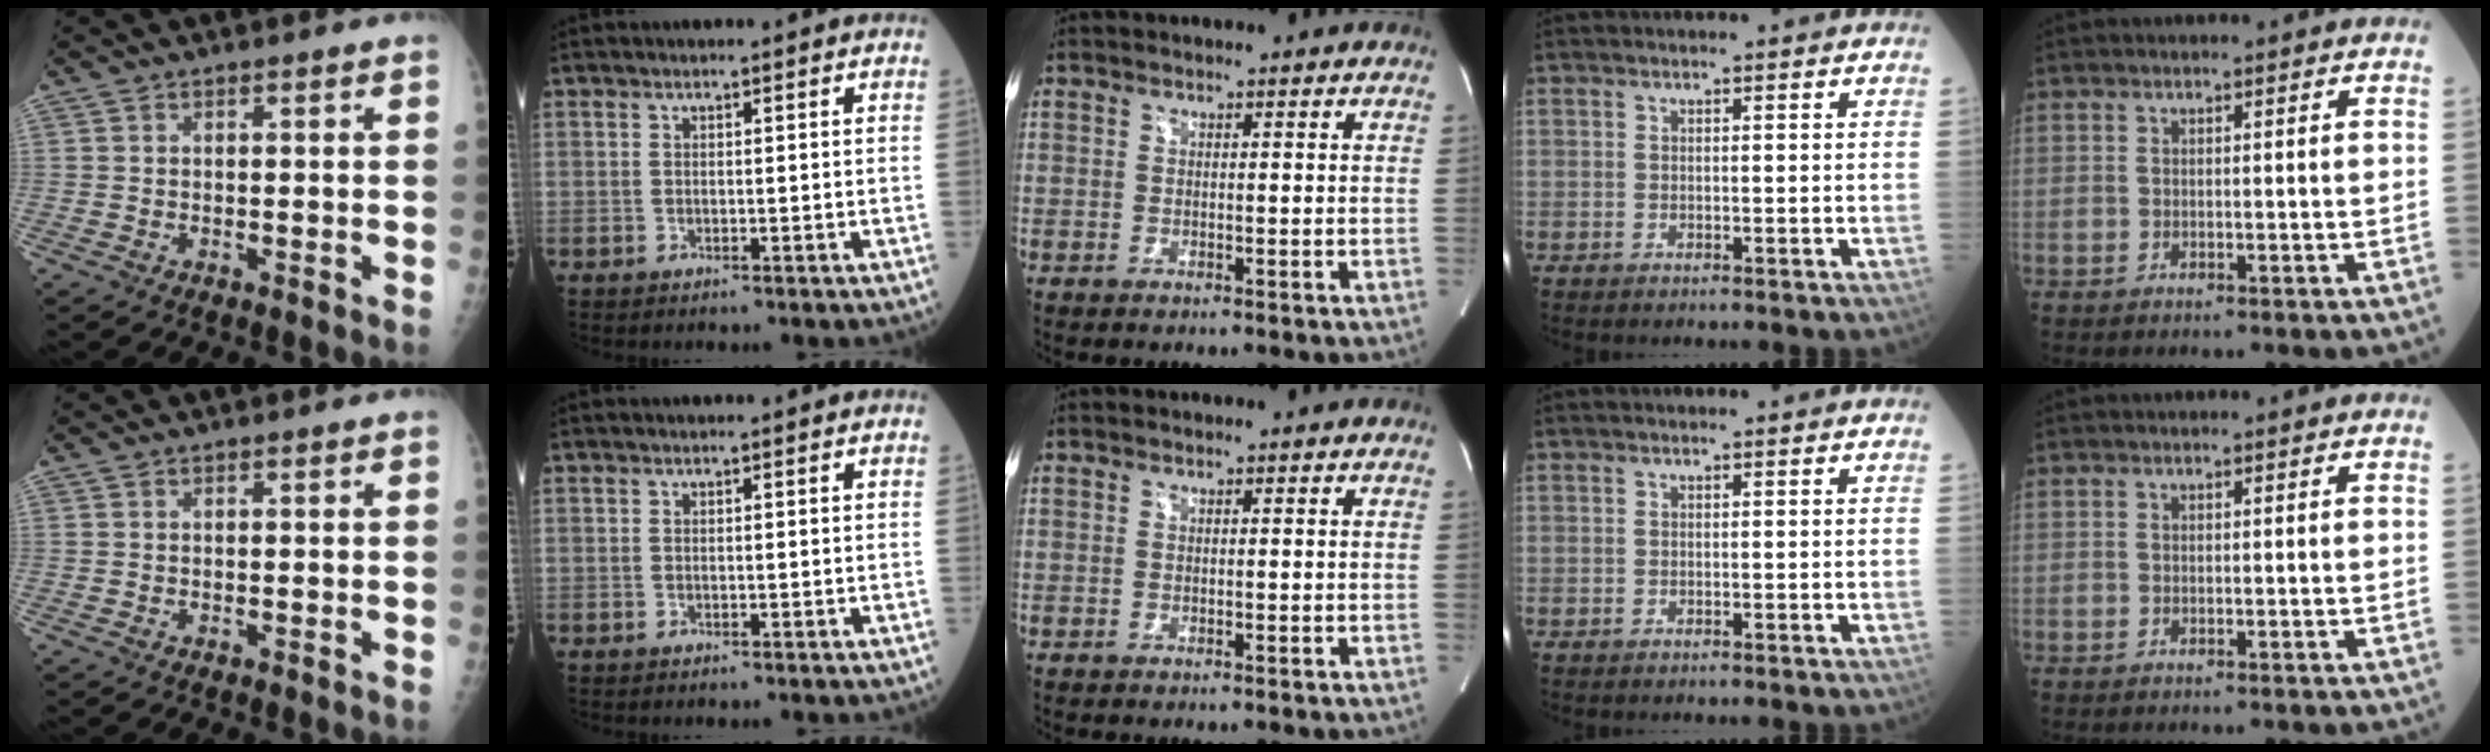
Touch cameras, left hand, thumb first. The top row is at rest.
{}